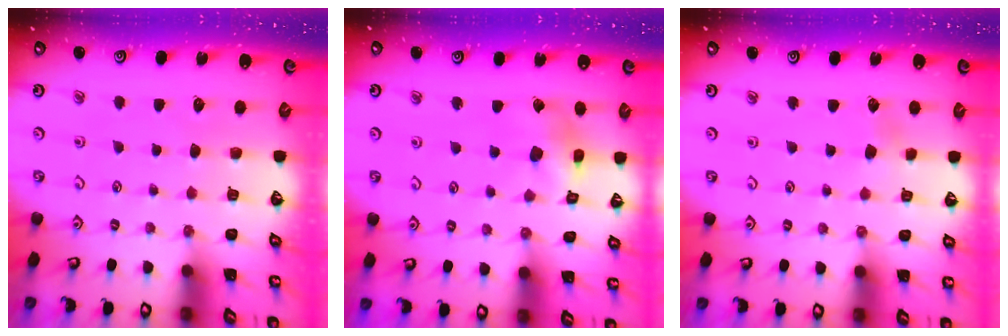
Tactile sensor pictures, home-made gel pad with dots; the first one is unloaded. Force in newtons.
{"total": 8.0, "press": 8.0, "slide": 0.9}
{"total": 1.4, "press": 1.4, "slide": 0.1}